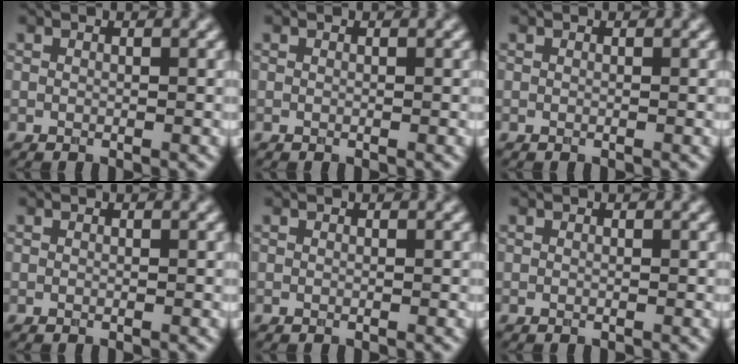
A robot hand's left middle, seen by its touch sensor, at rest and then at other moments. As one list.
[{"total": 0.0}, {"total": 0.0}, {"total": 0.0}, {"total": 0.0}, {"total": 0.0}]